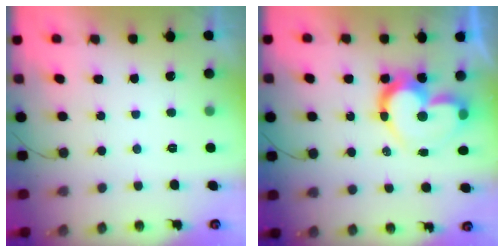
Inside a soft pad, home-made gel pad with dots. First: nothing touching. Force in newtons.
{"total": 14.9, "press": 14.8, "slide": 1.3}